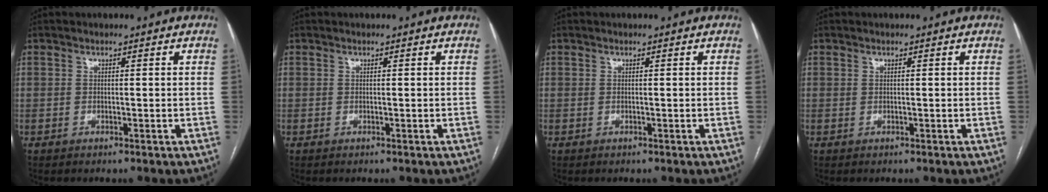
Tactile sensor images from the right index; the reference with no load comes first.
{"total": 0.0}
{"total": 0.0}
{"total": 0.0}